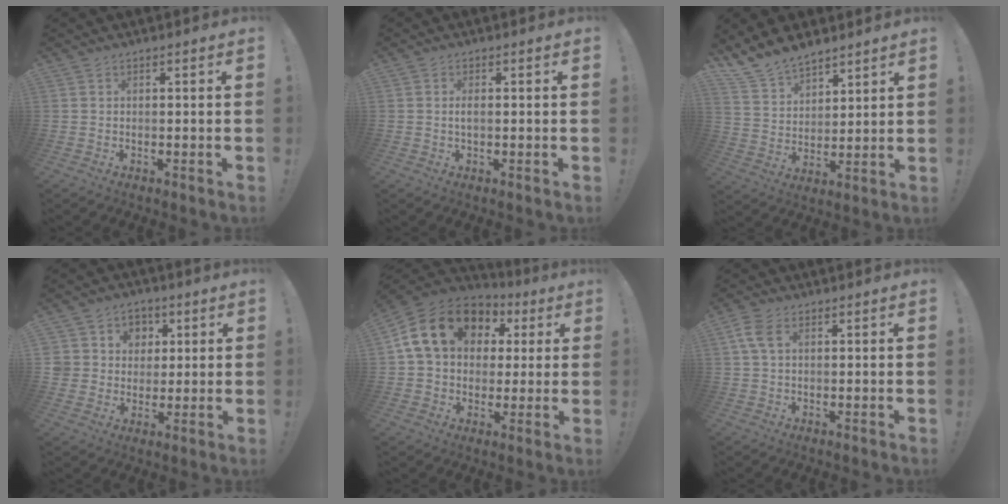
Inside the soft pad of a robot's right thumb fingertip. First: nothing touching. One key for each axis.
{"total": 1.6, "fx": -0.2, "fy": 0.3, "fz": 1.5, "tx": -0.023, "ty": -0.002, "tz": -0.005}
{"total": 10.9, "fx": 9.5, "fy": 4.8, "fz": 2.4, "tx": -0.067, "ty": -0.065, "tz": 0.188}
{"total": 7.5, "fx": 1.4, "fy": 7.2, "fz": 1.2, "tx": -0.014, "ty": -0.006, "tz": 0.034}
{"total": 18.8, "fx": 6.4, "fy": 13.8, "fz": 11.0, "tx": -0.173, "ty": -0.002, "tz": 0.125}
{"total": 5.2, "fx": 1.7, "fy": 3.1, "fz": 3.8, "tx": -0.085, "ty": 0.002, "tz": 0.030}